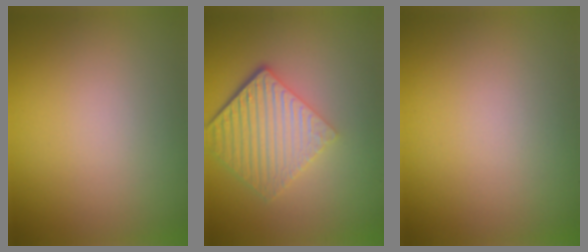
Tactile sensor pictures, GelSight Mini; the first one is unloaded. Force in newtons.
{"total": 6.1, "press": 4.3, "slide": 4.4}
{"total": 0.0}